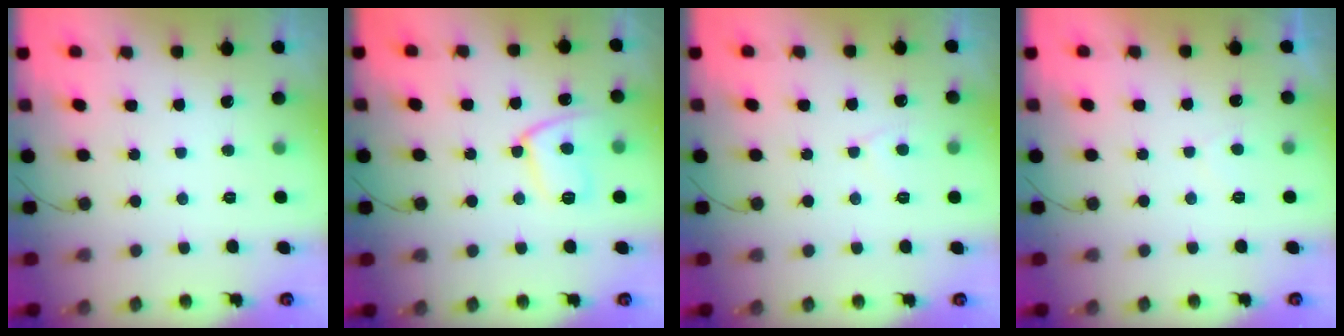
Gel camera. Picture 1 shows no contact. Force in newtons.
{"total": 10.8, "press": 10.8, "slide": 0.8}
{"total": 3.7, "press": 3.7, "slide": 0.4}
{"total": 1.7, "press": 1.5, "slide": 0.7}